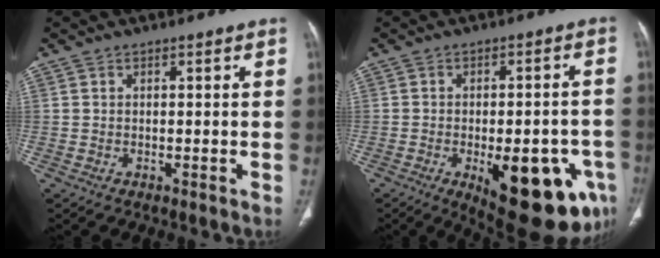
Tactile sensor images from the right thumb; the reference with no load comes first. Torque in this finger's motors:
{"motor_torque": [2.29, 2.72, 1.30, -1.34, 0.27]}